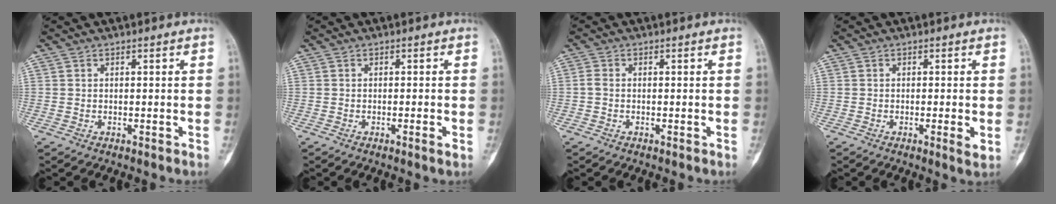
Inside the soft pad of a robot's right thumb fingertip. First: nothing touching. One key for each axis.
{"total": 1.4, "fx": -0.5, "fy": 0.1, "fz": 1.3, "tx": -0.025, "ty": -0.004, "tz": -0.009}
{"total": 1.2, "fx": -0.2, "fy": 0.8, "fz": 0.8, "tx": -0.021, "ty": 0.000, "tz": -0.009}
{"total": 2.4, "fx": -0.4, "fy": 0.3, "fz": 2.4, "tx": -0.044, "ty": -0.008, "tz": -0.010}